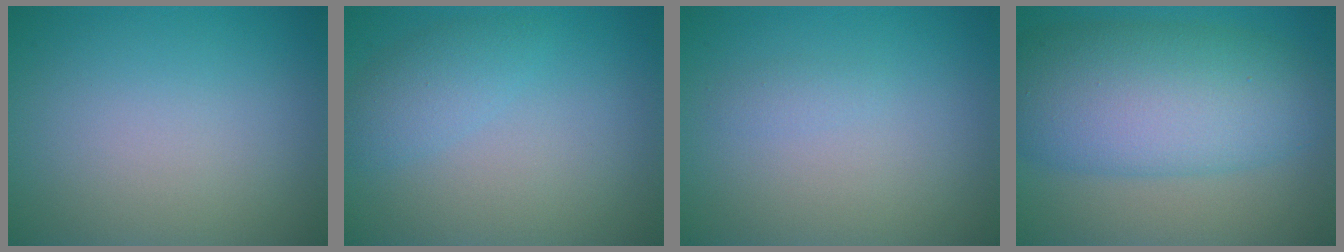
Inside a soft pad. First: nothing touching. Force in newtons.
{"total": 2.2, "press": 2.2, "slide": 0.2}
{"total": 0.6, "press": 0.6, "slide": 0.0}
{"total": 10.2, "press": 10.2, "slide": 0.1}